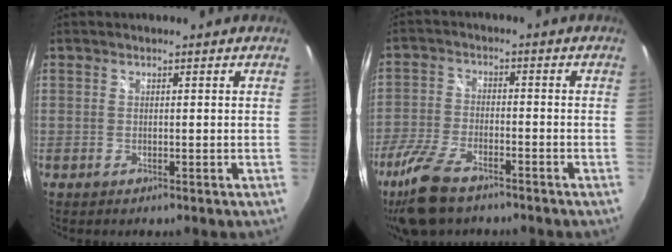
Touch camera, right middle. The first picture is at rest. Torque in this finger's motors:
{"motor_torque": [1.08, -1.06, 0.17, 0.10]}